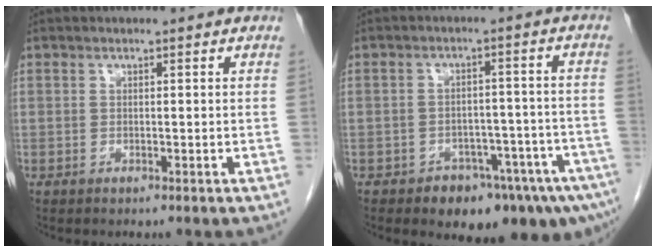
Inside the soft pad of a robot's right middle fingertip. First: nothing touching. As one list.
[{"total": 11.0, "force": [-7.7, 4.6, 6.4], "torque": [-0.050, 0.025, -0.105]}]